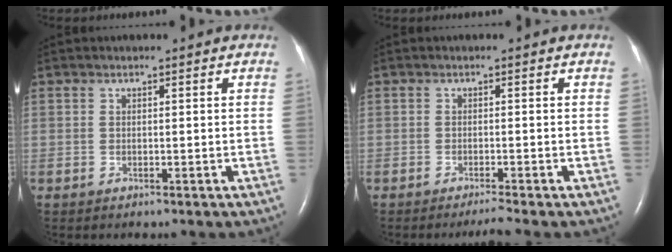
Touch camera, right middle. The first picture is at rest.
{"total": 1.7, "force": [-1.4, -0.7, 0.6], "torque": [-0.013, -0.003, -0.025]}